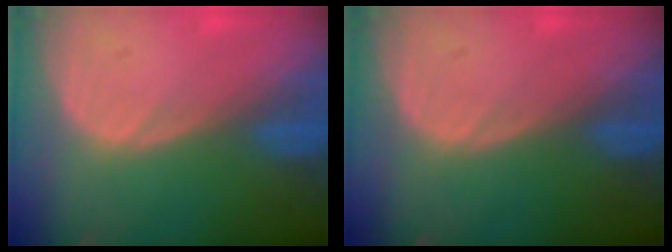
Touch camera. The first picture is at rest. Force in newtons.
{"total": 0.0}